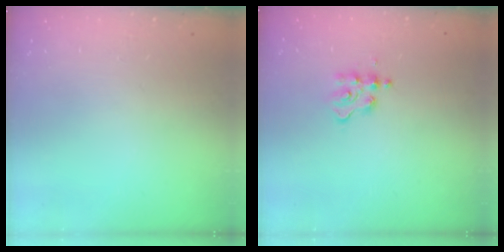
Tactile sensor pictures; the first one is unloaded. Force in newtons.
{"total": 2.1, "press": 2.0, "slide": 0.4}